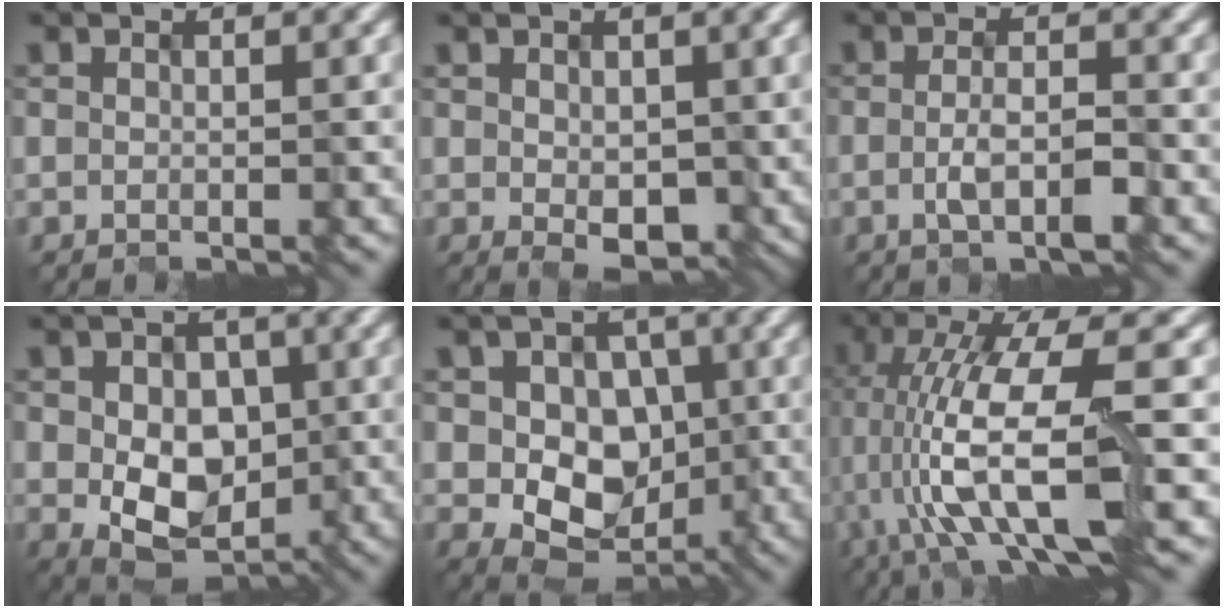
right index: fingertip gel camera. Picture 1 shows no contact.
{"total": 3.3, "force": [-0.1, 2.0, 2.6], "torque": [-0.048, -0.005, 0.010]}
{"total": 2.9, "force": [-1.3, 0.7, 2.5], "torque": [-0.054, -0.005, -0.020]}
{"total": 7.3, "force": [-0.8, 5.3, 4.9], "torque": [-0.082, -0.011, -0.003]}
{"total": 6.8, "force": [-0.8, 5.5, 3.9], "torque": [-0.057, -0.006, -0.016]}
{"total": 11.2, "force": [-2.7, 3.1, 10.4], "torque": [-0.208, -0.002, -0.045]}